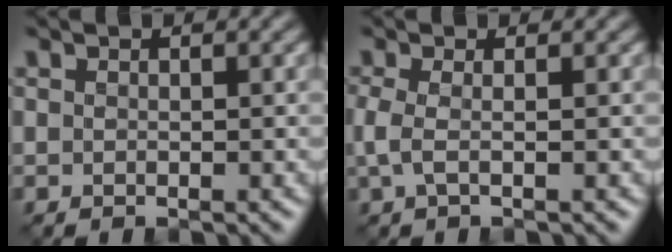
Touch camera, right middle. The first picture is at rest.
{"total": 1.8, "force": [-0.1, 0.6, 1.7], "torque": [-0.043, -0.002, -0.006]}